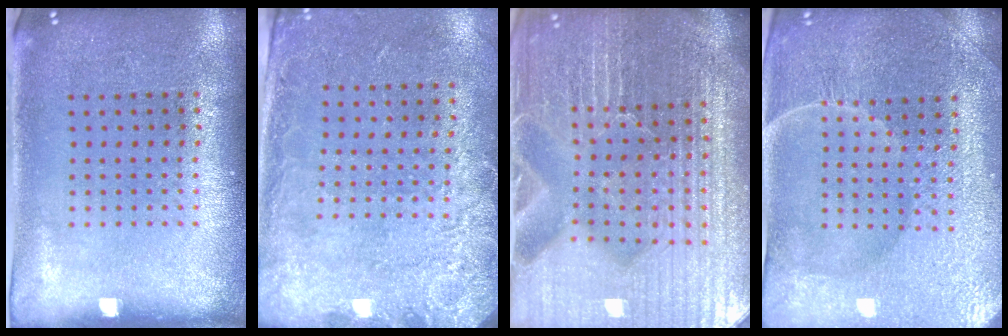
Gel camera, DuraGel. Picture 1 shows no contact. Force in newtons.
{"total": 2.6, "press": 2.0, "slide": 1.7}
{"total": 6.3, "press": 5.6, "slide": 2.8}
{"total": 4.4, "press": 4.3, "slide": 1.2}